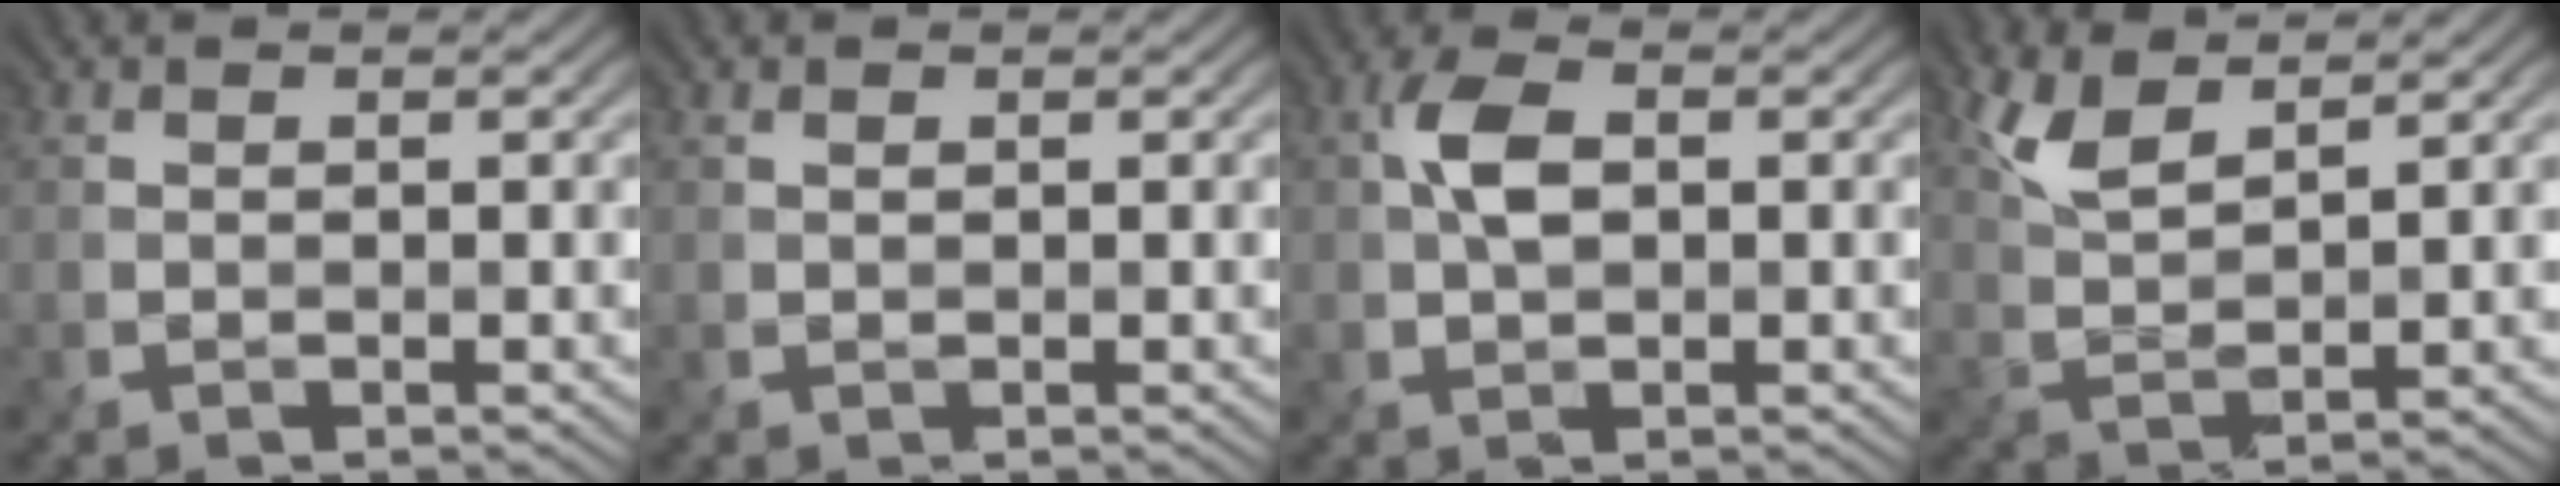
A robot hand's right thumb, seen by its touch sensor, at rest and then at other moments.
{"total": 0.0}
{"total": 3.9, "force": [0.2, 2.2, 3.2], "torque": [-0.073, 0.005, 0.002]}
{"total": 5.1, "force": [3.5, 1.5, 3.4], "torque": [-0.089, 0.004, 0.078]}